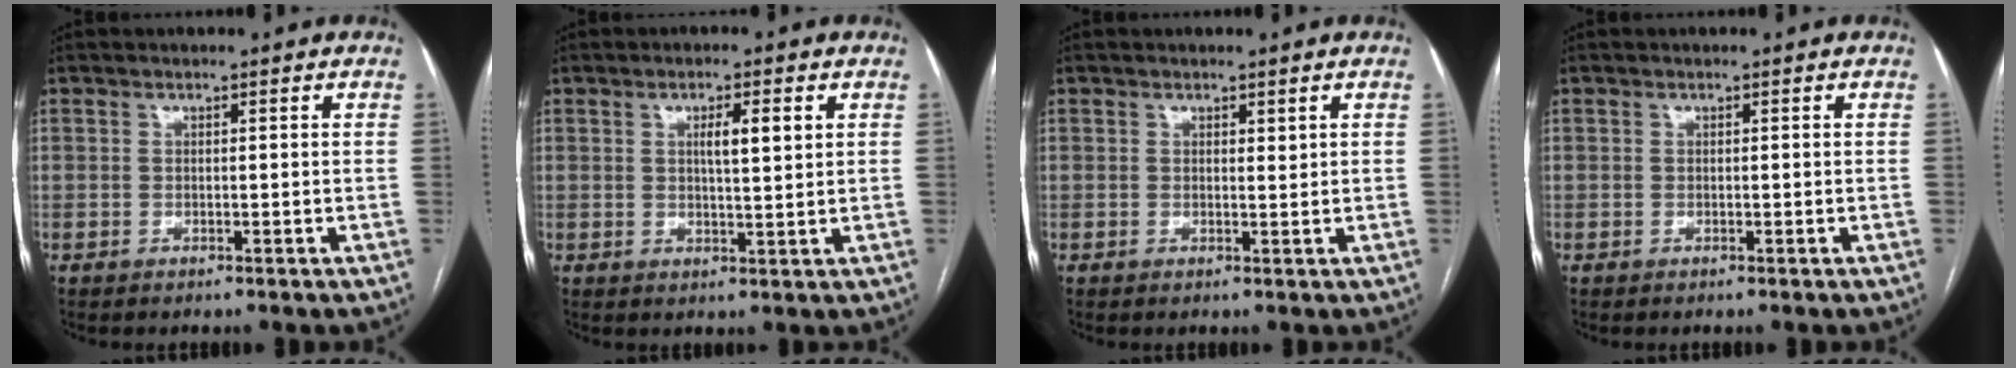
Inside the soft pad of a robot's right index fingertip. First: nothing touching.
{"total": 4.0, "force": [1.4, 0.5, 3.7], "torque": [-0.062, 0.001, 0.021]}
{"total": 0.7, "force": [0.5, 0.3, 0.5], "torque": [-0.006, -0.004, 0.006]}
{"total": 0.0}